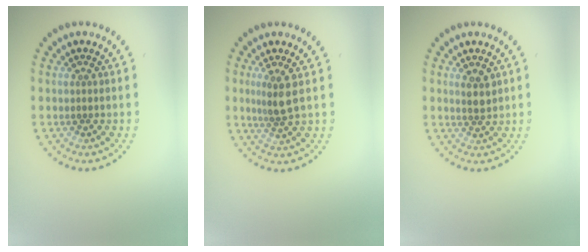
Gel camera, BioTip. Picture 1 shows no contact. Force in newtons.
{"total": 2.3, "press": 1.8, "slide": 1.5}
{"total": 1.7, "press": 1.4, "slide": 1.0}